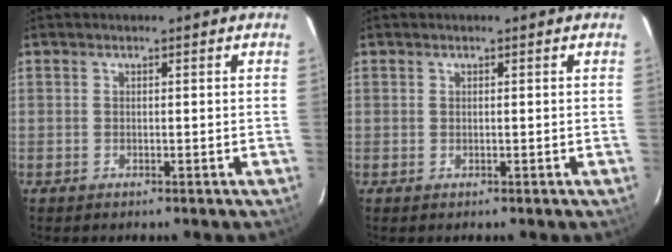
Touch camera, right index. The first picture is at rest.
{"total": 0.0}